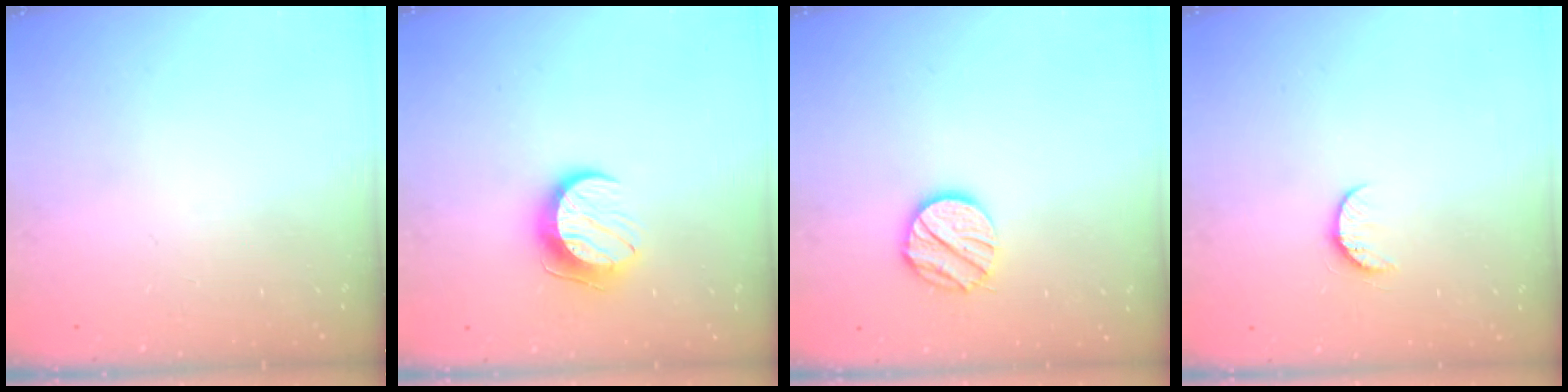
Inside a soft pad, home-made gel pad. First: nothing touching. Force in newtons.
{"total": 9.8, "press": 9.8, "slide": 0.2}
{"total": 12.2, "press": 12.1, "slide": 1.4}
{"total": 6.1, "press": 6.0, "slide": 0.5}